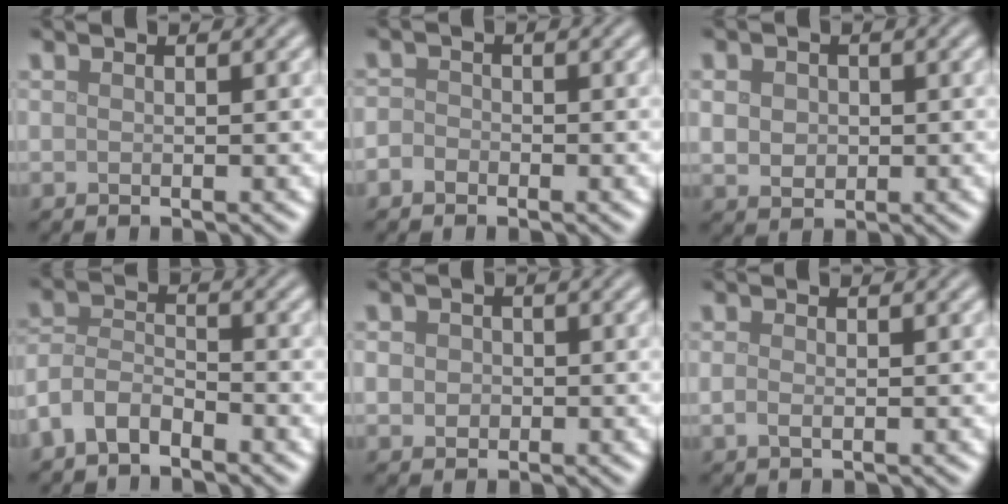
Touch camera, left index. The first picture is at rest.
{"total": 1.3, "force": [-0.7, 1.0, 0.4], "torque": [0.001, 0.001, -0.020]}
{"total": 2.6, "force": [0.3, 2.2, 1.4], "torque": [-0.031, 0.001, 0.008]}
{"total": 3.6, "force": [-2.6, 1.7, 1.8], "torque": [-0.037, 0.006, -0.063]}
{"total": 2.6, "force": [0.4, 2.2, 1.3], "torque": [-0.010, 0.016, -0.011]}
{"total": 1.1, "force": [-0.2, 0.7, 0.9], "torque": [-0.021, -0.003, -0.004]}